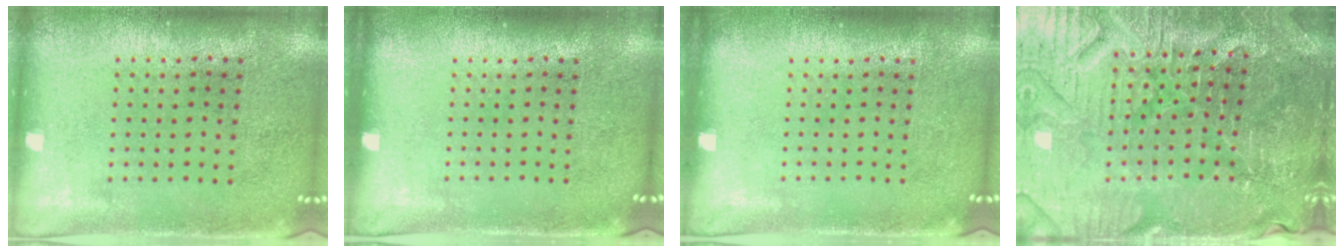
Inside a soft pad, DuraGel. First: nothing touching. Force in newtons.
{"total": 0.0}
{"total": 0.0}
{"total": 4.0, "press": 4.0, "slide": 0.7}